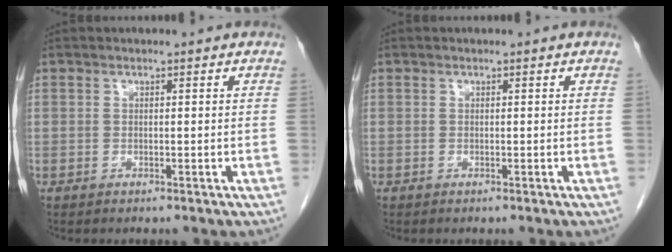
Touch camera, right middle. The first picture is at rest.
{"total": 0.0}